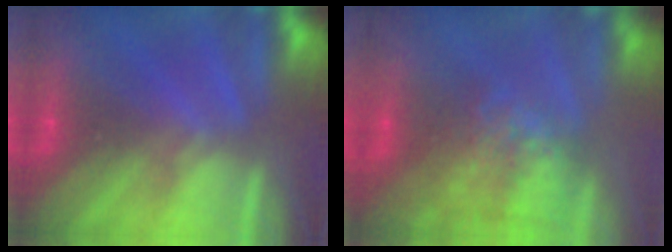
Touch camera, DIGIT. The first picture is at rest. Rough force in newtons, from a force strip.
{"total": 9.3}